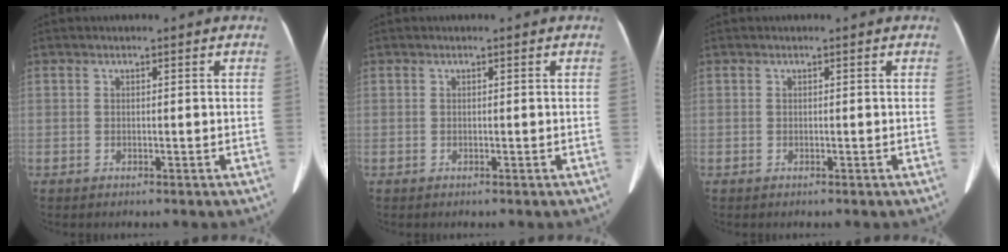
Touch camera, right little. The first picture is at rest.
{"total": 0.0}
{"total": 0.0}